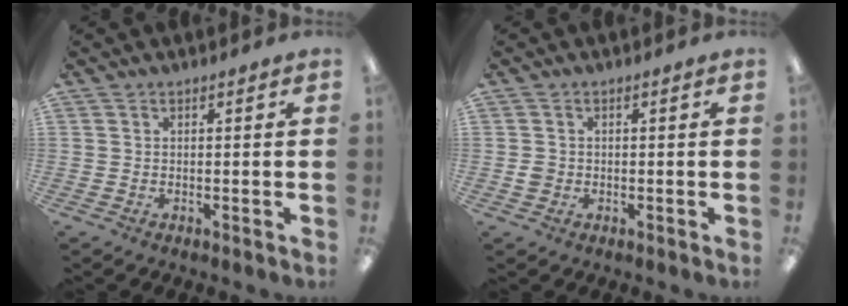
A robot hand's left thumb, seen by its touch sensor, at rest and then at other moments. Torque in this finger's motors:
{"motor_torque": [-0.27, 0.17, 0.18, -0.10, -0.01]}